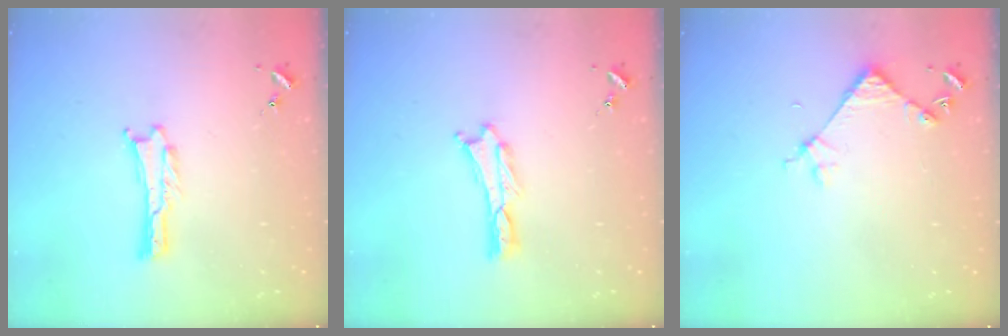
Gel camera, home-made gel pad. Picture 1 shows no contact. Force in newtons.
{"total": 0.0}
{"total": 4.2, "press": 4.2, "slide": 0.3}